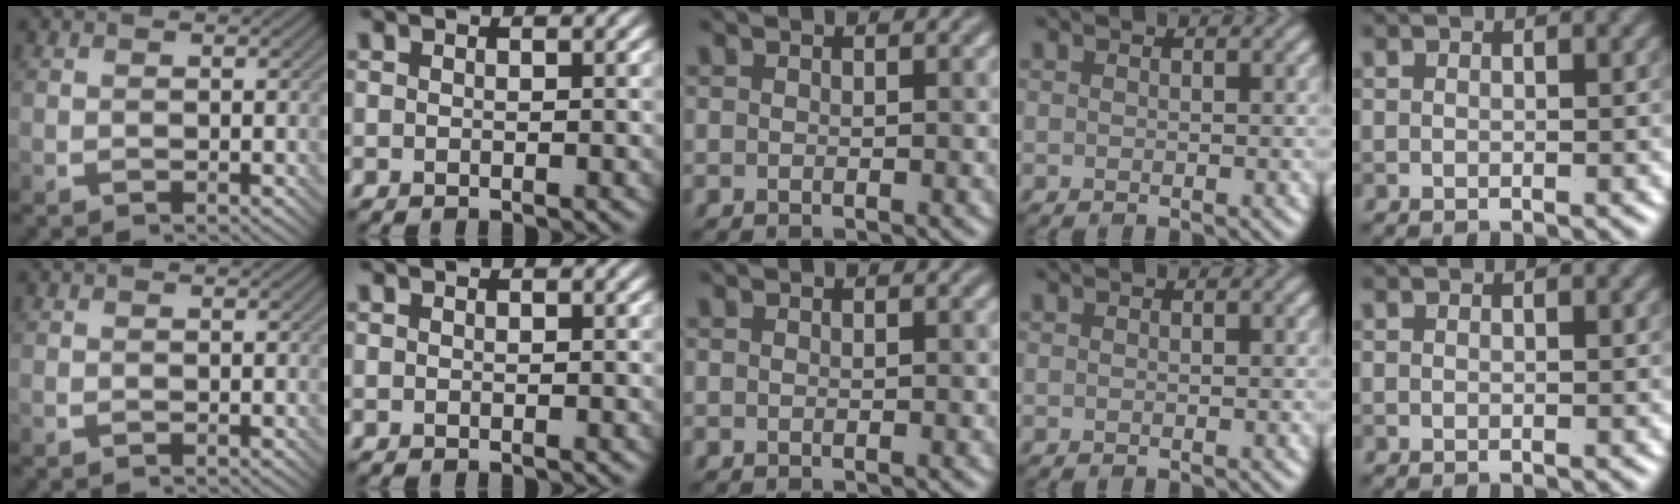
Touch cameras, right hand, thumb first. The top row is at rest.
{}